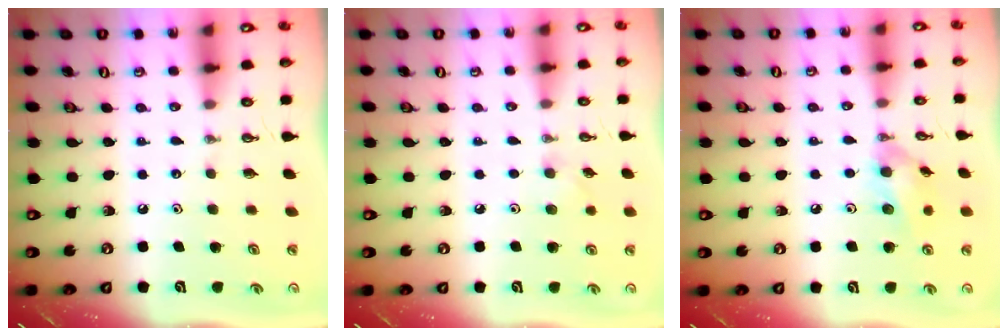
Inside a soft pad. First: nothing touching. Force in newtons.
{"total": 3.8, "press": 3.7, "slide": 0.9}
{"total": 10.5, "press": 10.2, "slide": 2.3}